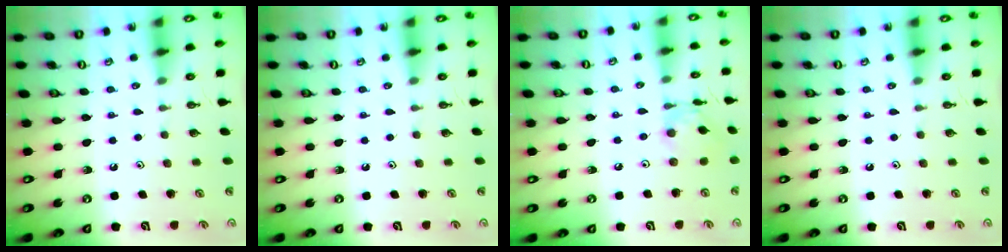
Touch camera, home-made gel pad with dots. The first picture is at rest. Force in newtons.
{"total": 0.0}
{"total": 6.3, "press": 6.3, "slide": 0.3}
{"total": 0.0}